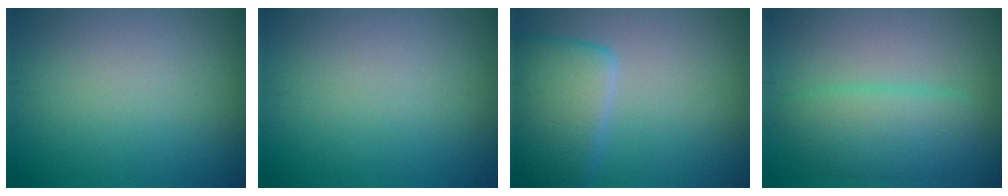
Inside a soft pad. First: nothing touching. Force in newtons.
{"total": 0.0}
{"total": 6.2, "press": 6.2, "slide": 0.4}
{"total": 4.0, "press": 4.0, "slide": 0.4}